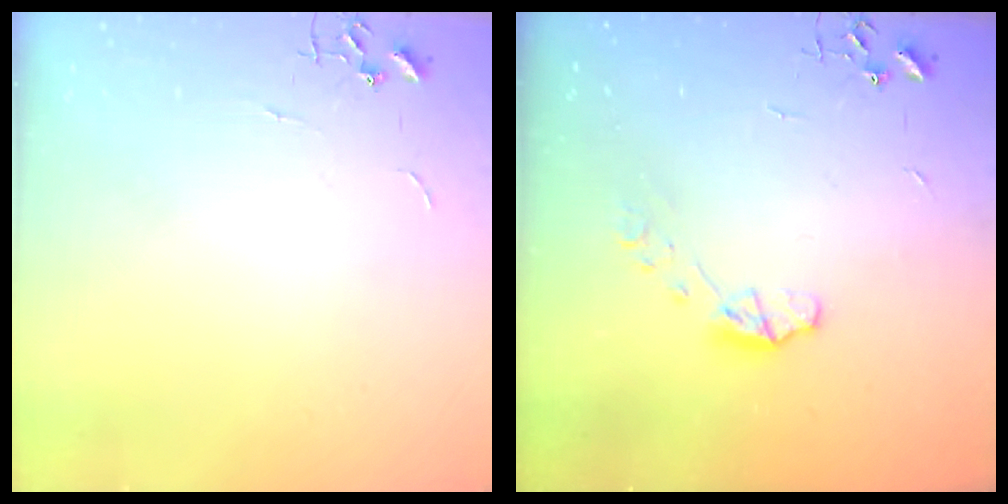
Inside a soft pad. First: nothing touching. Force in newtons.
{"total": 6.0, "press": 6.0, "slide": 0.6}